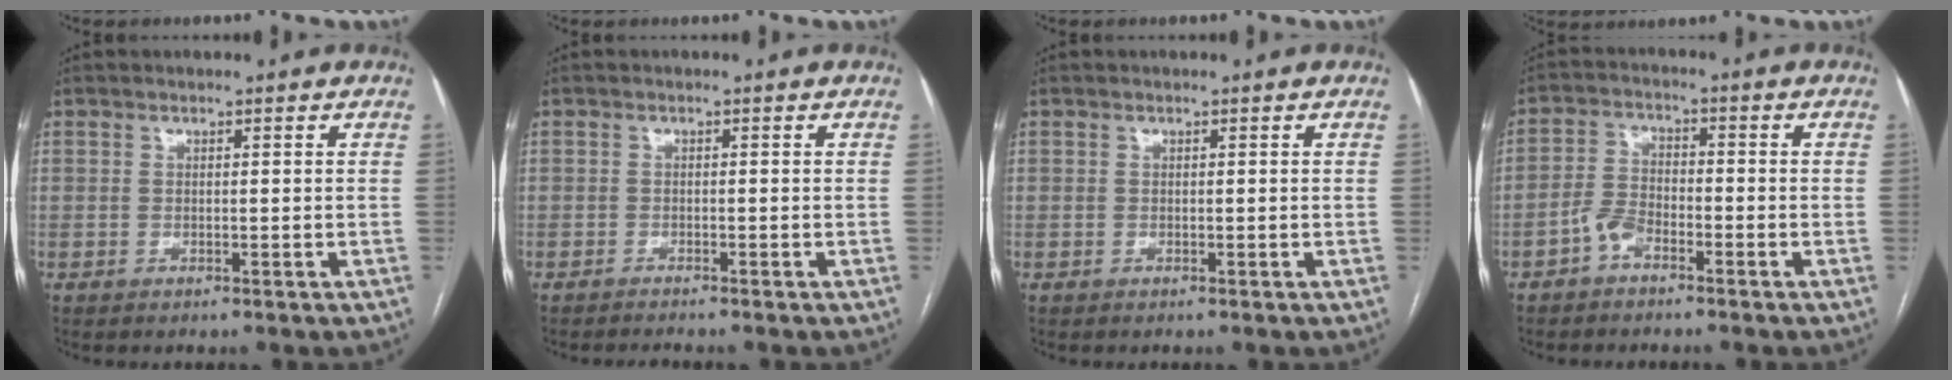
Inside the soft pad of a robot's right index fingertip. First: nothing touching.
{"total": 1.2, "force": [-1.2, -0.3, 0.2], "torque": [-0.006, -0.004, -0.016]}
{"total": 0.0}
{"total": 3.8, "force": [-2.5, 1.9, 2.2], "torque": [-0.050, 0.010, -0.049]}